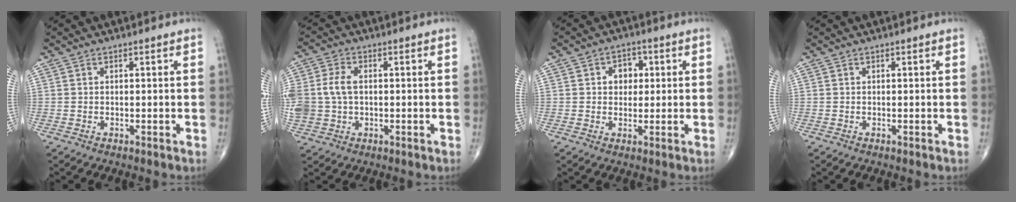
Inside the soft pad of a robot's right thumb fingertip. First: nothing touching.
{"total": 8.5, "force": [0.3, 6.0, 6.0], "torque": [-0.137, 0.014, 0.009]}
{"total": 4.9, "force": [0.9, 3.9, 2.9], "torque": [-0.008, 0.003, 0.009]}
{"total": 0.0}